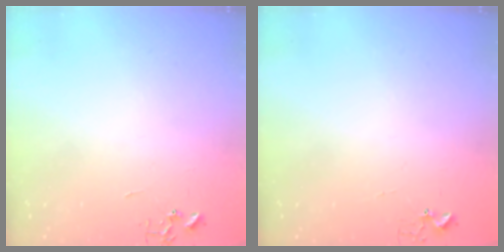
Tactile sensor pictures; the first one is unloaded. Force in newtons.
{"total": 2.7, "press": 2.7, "slide": 0.3}